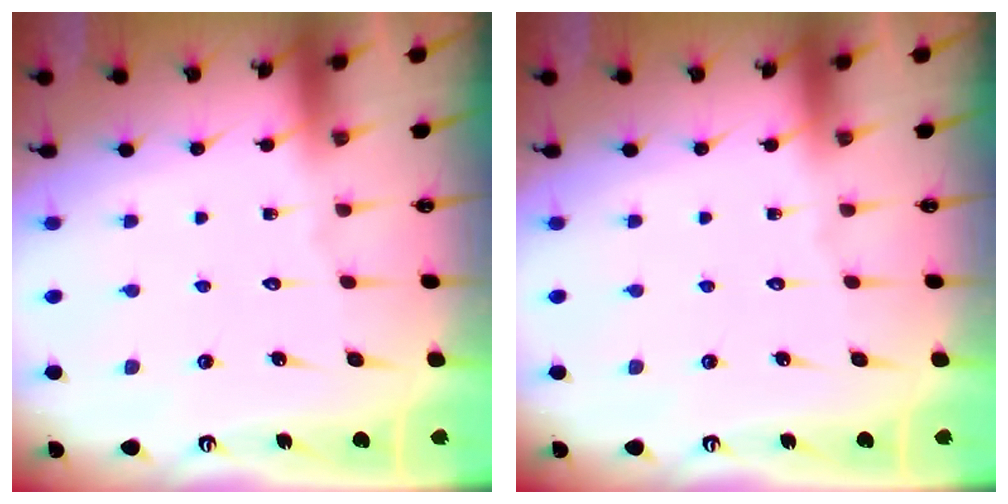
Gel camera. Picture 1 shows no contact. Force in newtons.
{"total": 0.0}